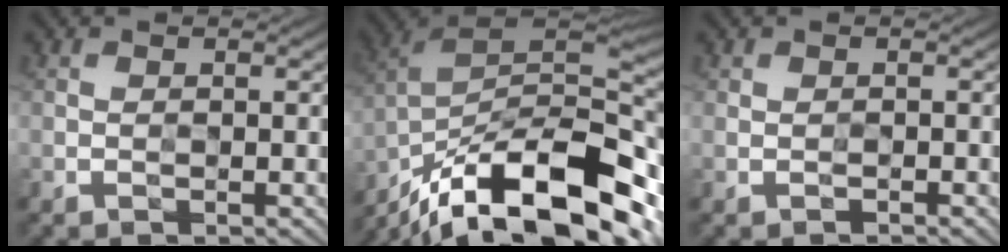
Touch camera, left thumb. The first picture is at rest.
{"total": 18.5, "force": [-10.2, 7.1, 13.6], "torque": [-0.257, 0.006, -0.171]}
{"total": 0.5, "force": [-0.2, 0.4, 0.2], "torque": [0.000, -0.001, -0.005]}